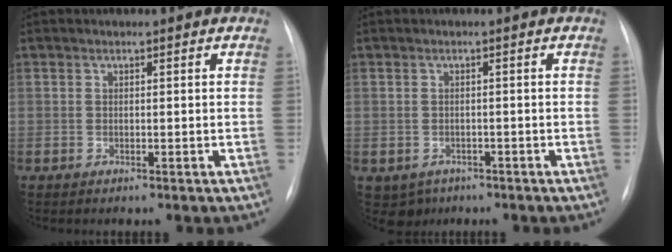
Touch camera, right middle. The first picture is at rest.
{"total": 3.5, "force": [-1.9, 2.9, 0.6], "torque": [-0.007, 0.003, -0.022]}